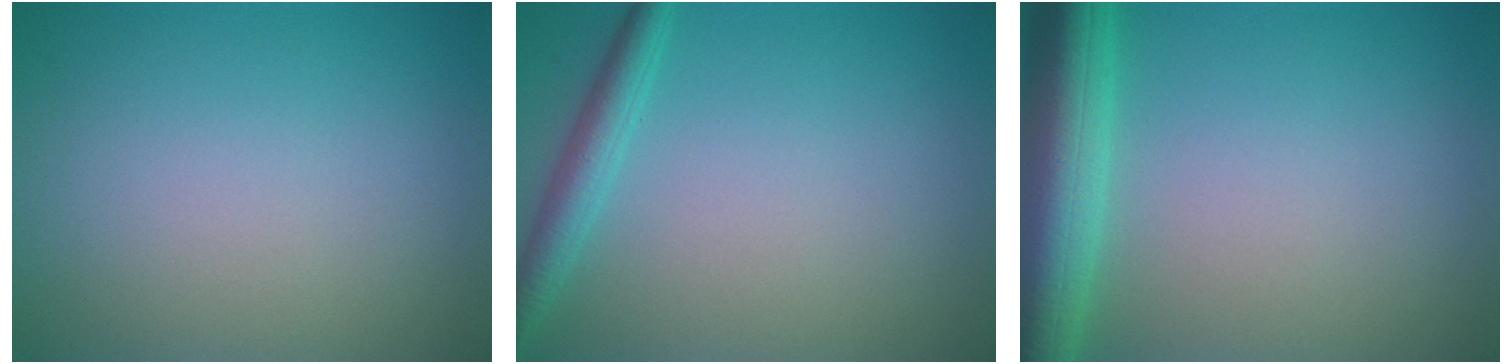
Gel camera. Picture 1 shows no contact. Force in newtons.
{"total": 2.5, "press": 2.5, "slide": 0.1}
{"total": 7.3, "press": 7.3, "slide": 0.4}